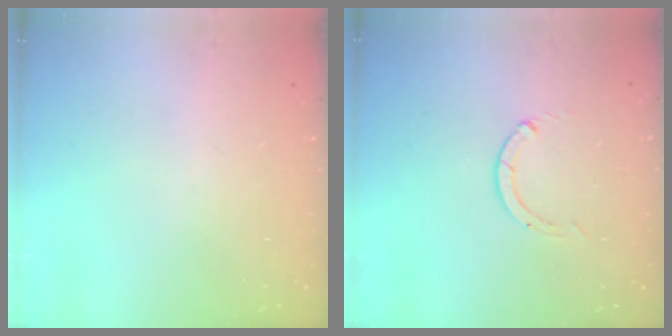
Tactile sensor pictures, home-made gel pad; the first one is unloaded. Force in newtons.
{"total": 0.0}